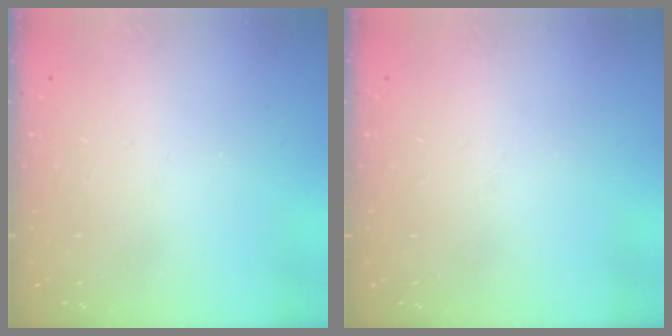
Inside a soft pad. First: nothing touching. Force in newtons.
{"total": 0.0}